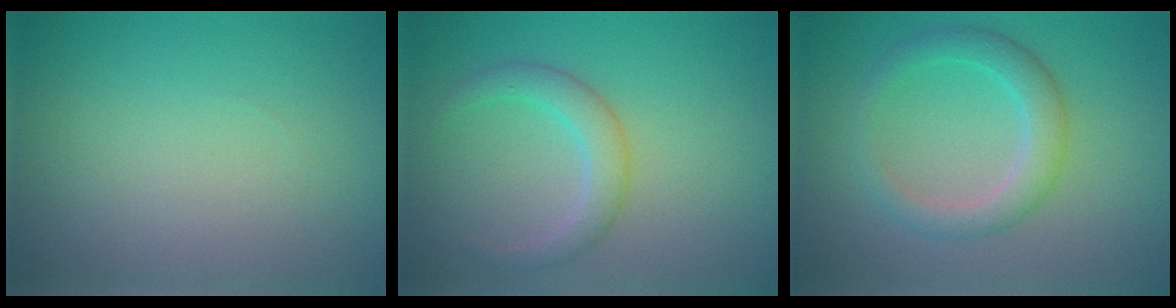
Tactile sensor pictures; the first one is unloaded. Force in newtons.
{"total": 2.0, "press": 2.0, "slide": 0.2}
{"total": 3.4, "press": 3.3, "slide": 0.4}